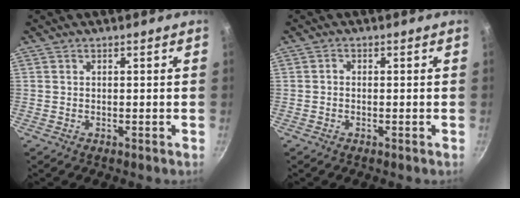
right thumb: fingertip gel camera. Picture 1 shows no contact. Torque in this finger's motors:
{"motor_torque": [-0.03, 0.33, 0.03, 0.30, 0.01]}